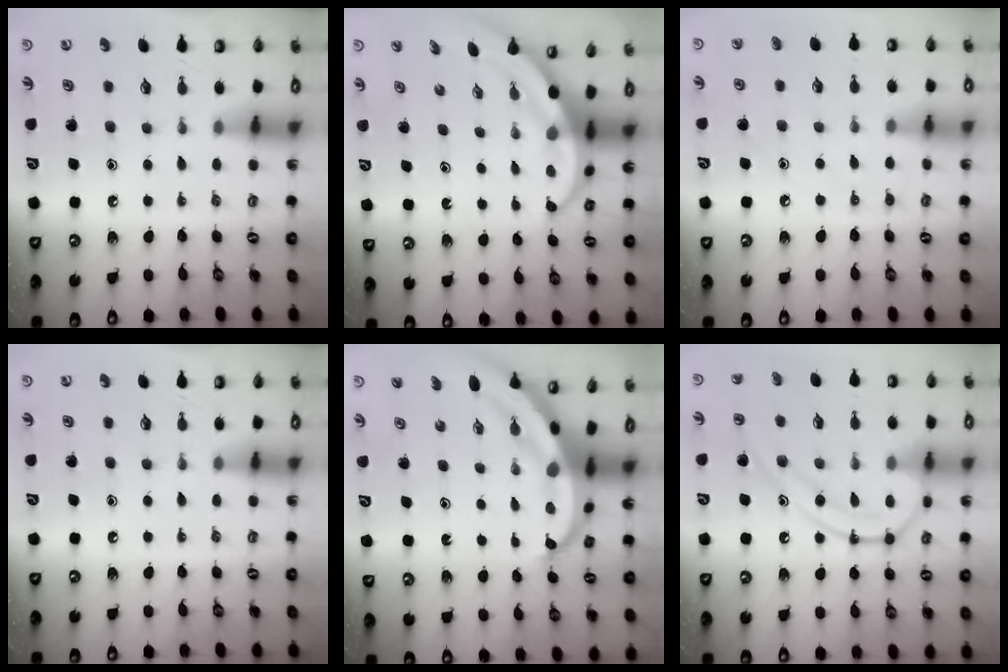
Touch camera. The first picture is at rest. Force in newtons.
{"total": 3.9, "press": 3.8, "slide": 0.3}
{"total": 4.9, "press": 4.9, "slide": 0.5}
{"total": 0.0}
{"total": 6.7, "press": 6.7, "slide": 0.8}
{"total": 12.8, "press": 12.7, "slide": 0.9}